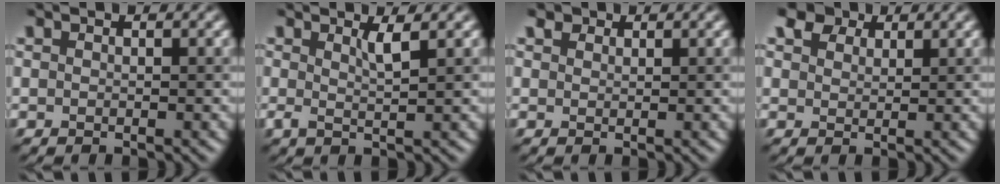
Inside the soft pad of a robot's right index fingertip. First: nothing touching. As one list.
[{"total": 1.7, "force": [0.8, 0.3, 1.5], "torque": [-0.031, -0.003, 0.013]}, {"total": 1.1, "force": [0.9, 0.6, 0.2], "torque": [-0.005, 0.001, 0.013]}, {"total": 4.0, "force": [3.0, 2.1, 1.6], "torque": [-0.039, 0.003, 0.050]}]